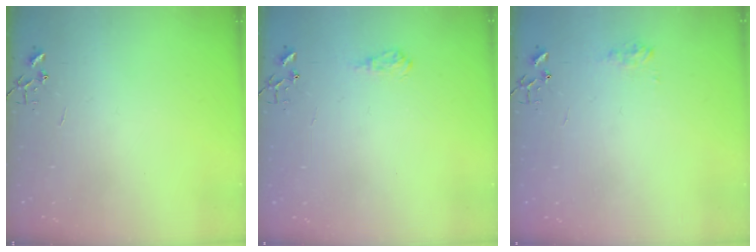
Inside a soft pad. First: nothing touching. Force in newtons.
{"total": 8.2, "press": 8.2, "slide": 0.9}
{"total": 7.8, "press": 7.8, "slide": 0.7}